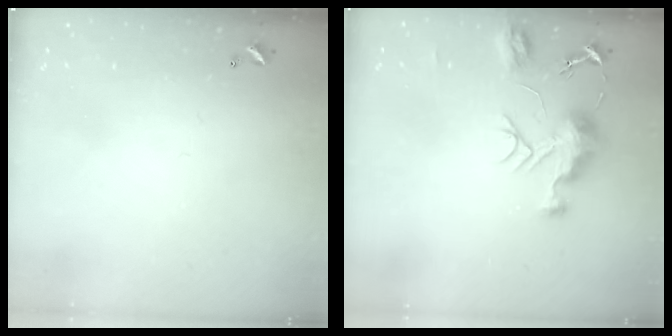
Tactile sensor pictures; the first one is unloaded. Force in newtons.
{"total": 9.1, "press": 9.1, "slide": 0.7}